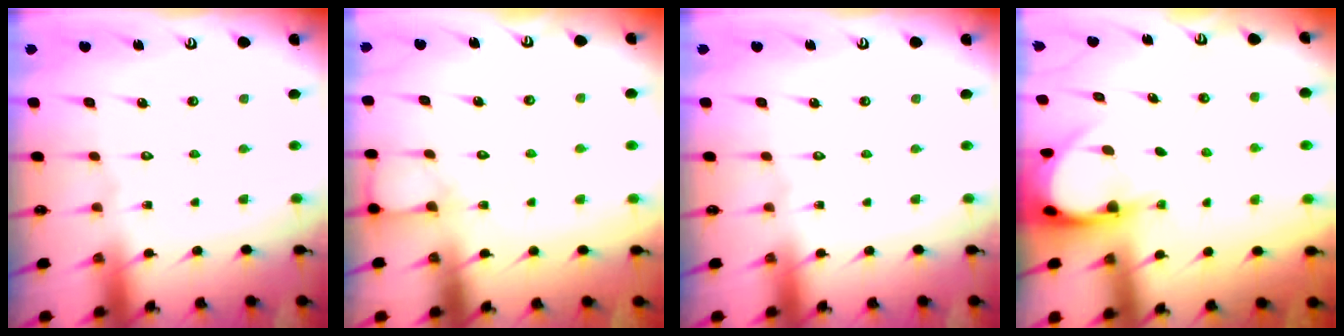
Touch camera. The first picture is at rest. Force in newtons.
{"total": 5.2, "press": 5.2, "slide": 0.6}
{"total": 0.0}
{"total": 3.9, "press": 3.9, "slide": 0.3}